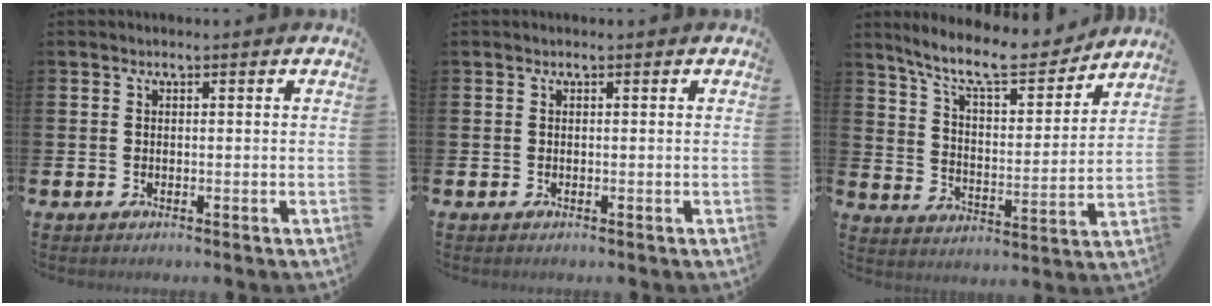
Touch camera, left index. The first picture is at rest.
{"total": 0.0}
{"total": 10.5, "force": [9.2, 2.4, 4.4], "torque": [-0.107, -0.061, 0.156]}